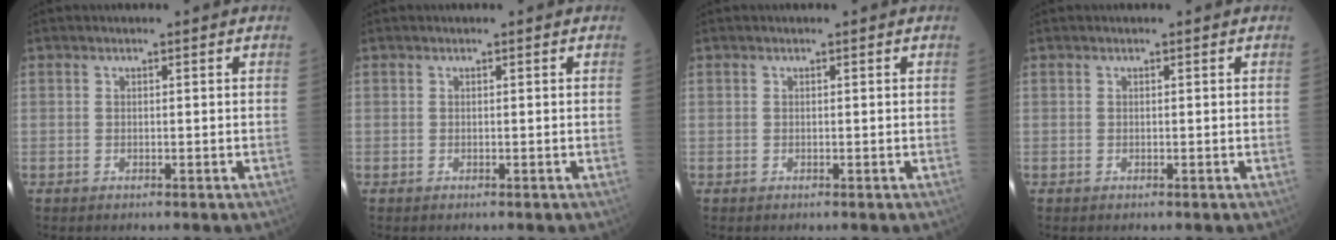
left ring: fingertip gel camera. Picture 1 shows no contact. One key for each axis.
{"total": 0.0}
{"total": 0.0}
{"total": 0.0}